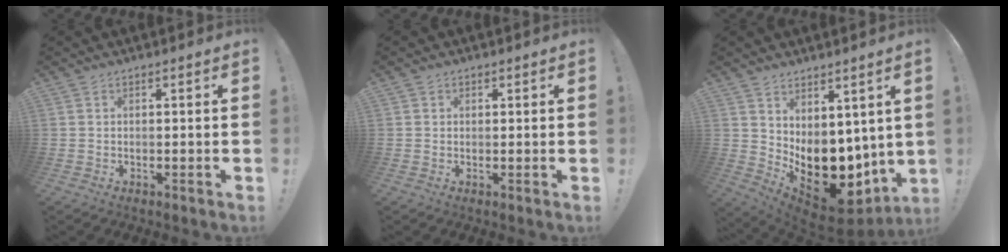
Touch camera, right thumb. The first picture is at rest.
{"total": 0.9, "force": [0.5, 0.7, 0.2], "torque": [0.003, -0.002, 0.008]}
{"total": 14.5, "force": [-1.9, 10.4, 9.9], "torque": [-0.115, -0.008, -0.008]}